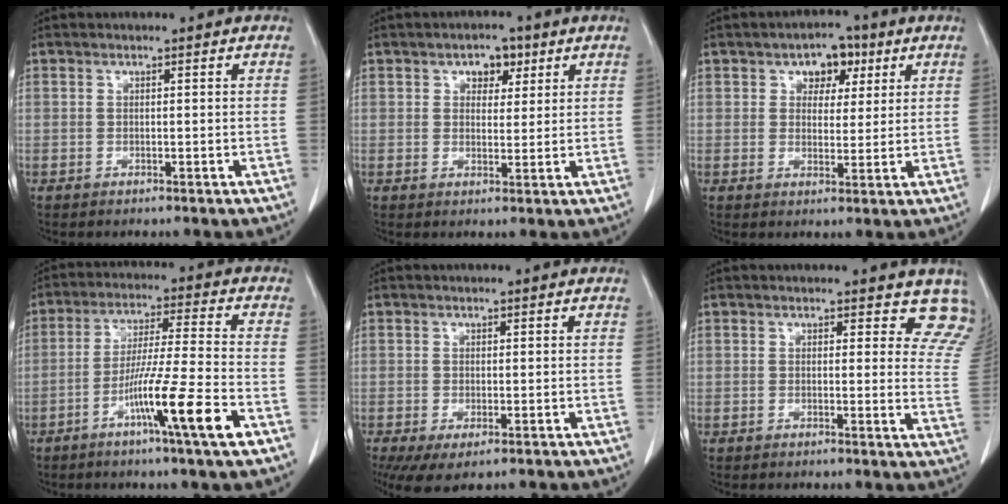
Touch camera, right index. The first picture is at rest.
{"total": 3.8, "force": [1.9, 2.4, 2.3], "torque": [-0.028, 0.007, 0.029]}
{"total": 5.4, "force": [2.6, 3.6, 3.1], "torque": [-0.036, 0.013, 0.037]}
{"total": 12.1, "force": [-5.5, -1.3, 10.7], "torque": [-0.185, -0.016, -0.098]}
{"total": 5.0, "force": [-2.6, 1.8, 3.8], "torque": [-0.060, -0.017, -0.041]}
{"total": 7.1, "force": [6.4, 2.8, 1.2], "torque": [0.026, -0.025, 0.035]}